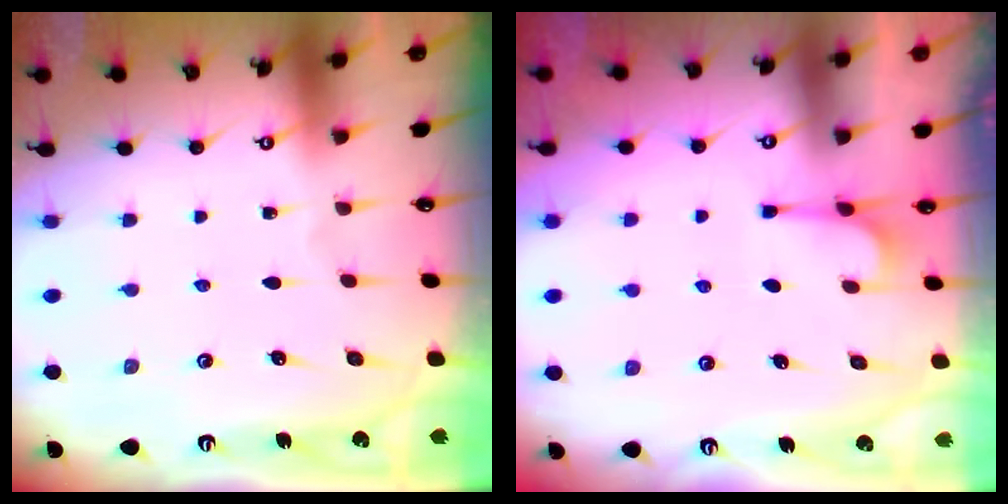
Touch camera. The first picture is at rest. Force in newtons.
{"total": 1.2, "press": 0.4, "slide": 1.1}